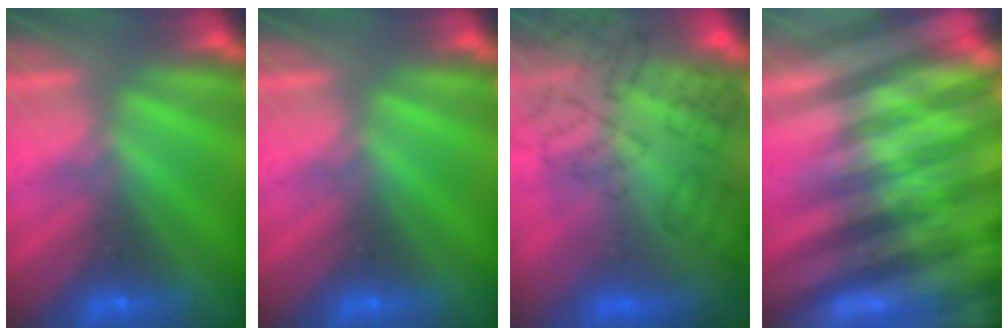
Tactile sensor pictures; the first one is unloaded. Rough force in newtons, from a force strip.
{"total": 0.0}
{"total": 11.8}
{"total": 6.0}